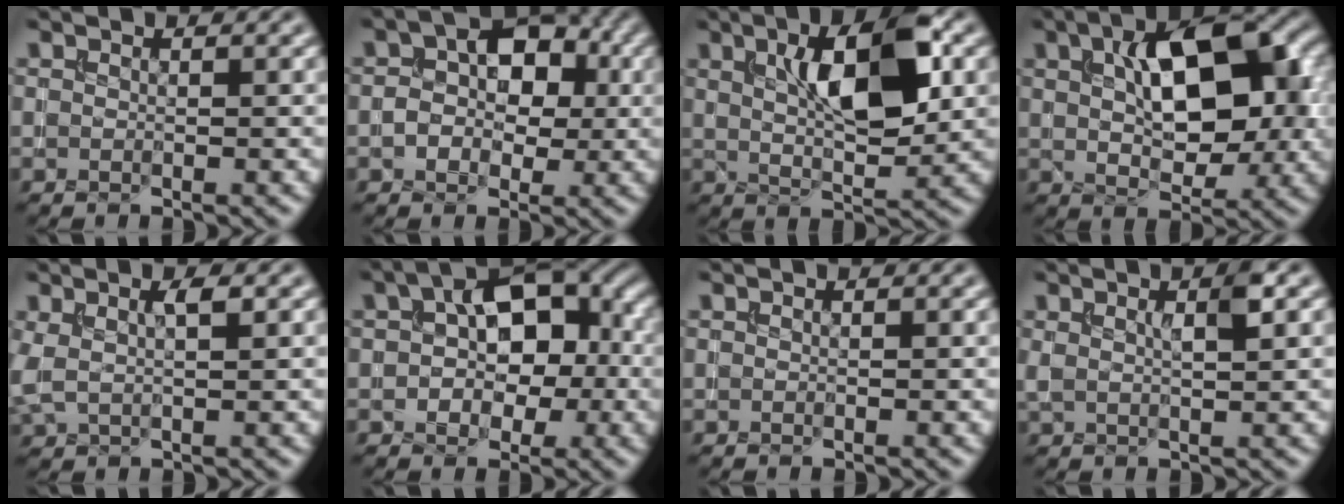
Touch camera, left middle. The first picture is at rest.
{"total": 5.9, "force": [0.2, 4.1, 4.3], "torque": [-0.052, 0.013, -0.002]}
{"total": 7.9, "force": [2.2, 2.9, 7.1], "torque": [-0.113, 0.006, 0.038]}
{"total": 10.2, "force": [2.3, 5.1, 8.5], "torque": [-0.126, 0.012, 0.037]}
{"total": 2.6, "force": [0.7, 1.0, 2.3], "torque": [-0.050, 0.000, 0.016]}
{"total": 9.2, "force": [1.2, 5.7, 7.1], "torque": [-0.084, 0.020, 0.010]}
{"total": 0.0}
{"total": 2.5, "force": [0.9, 0.6, 2.3], "torque": [-0.034, 0.001, 0.018]}